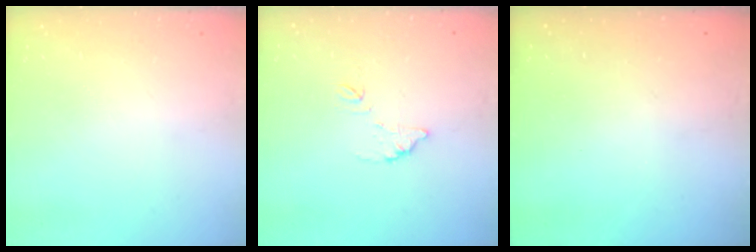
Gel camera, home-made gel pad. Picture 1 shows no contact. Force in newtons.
{"total": 8.0, "press": 8.0, "slide": 0.4}
{"total": 3.3, "press": 3.3, "slide": 0.1}